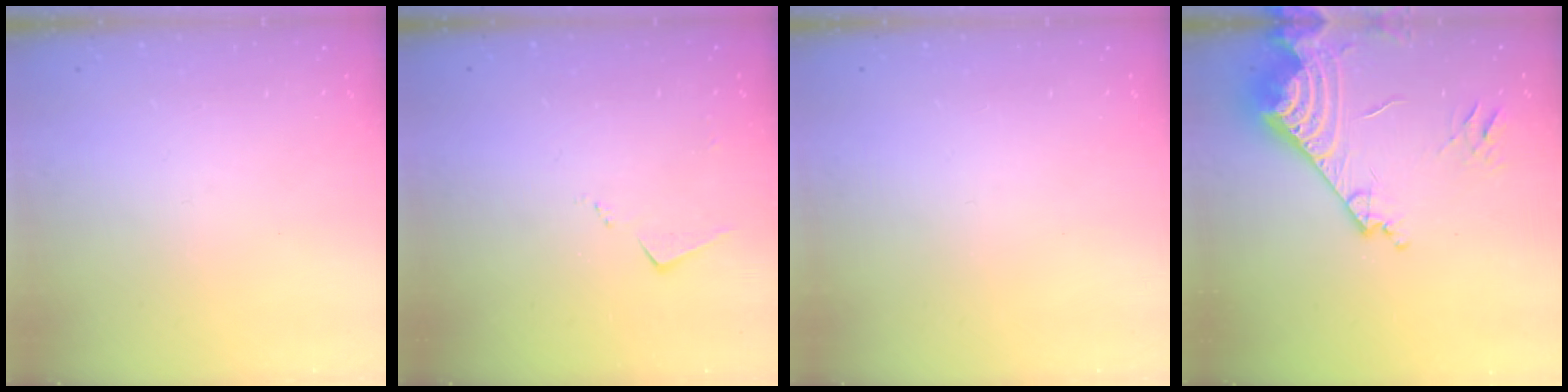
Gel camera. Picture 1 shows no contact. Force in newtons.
{"total": 6.2, "press": 6.1, "slide": 0.6}
{"total": 0.0}
{"total": 21.0, "press": 20.9, "slide": 2.5}